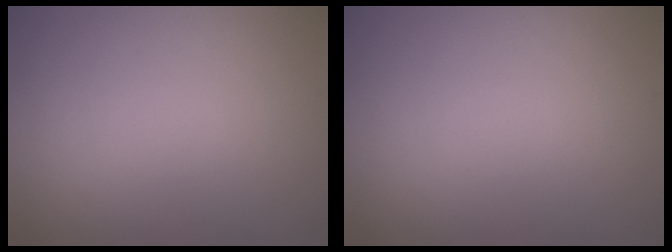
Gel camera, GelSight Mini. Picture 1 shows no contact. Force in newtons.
{"total": 0.0}